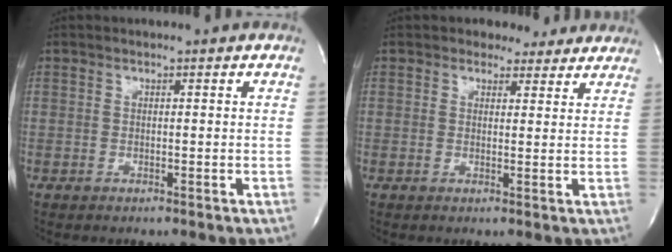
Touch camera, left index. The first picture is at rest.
{"total": 3.8, "force": [3.2, 2.1, 0.1], "torque": [0.004, -0.001, 0.028]}